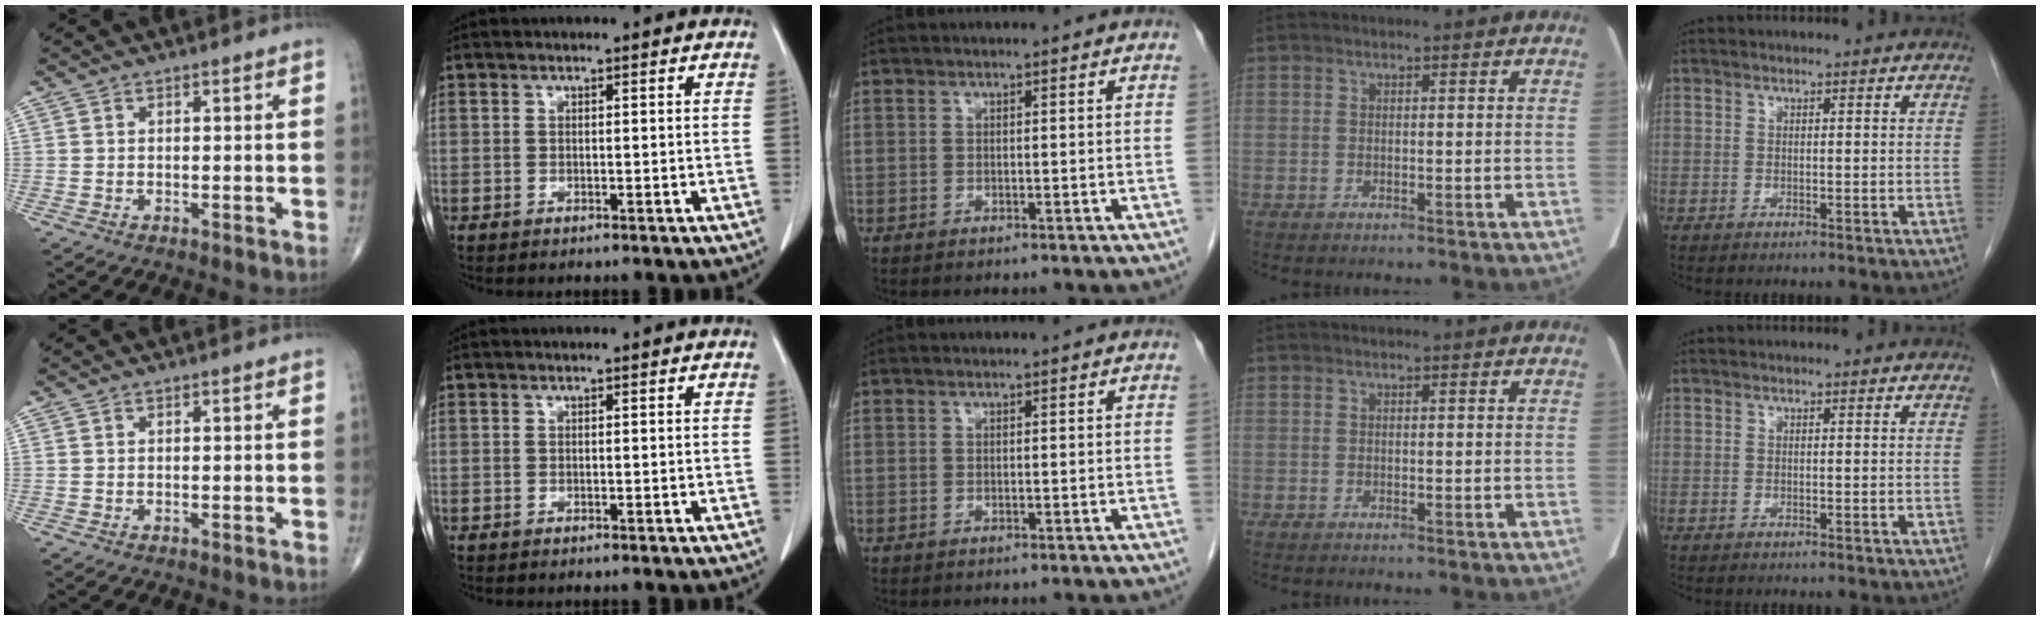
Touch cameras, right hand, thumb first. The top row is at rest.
{}